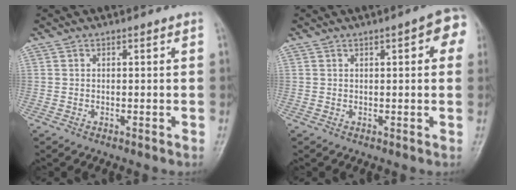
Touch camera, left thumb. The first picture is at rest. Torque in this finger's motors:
{"motor_torque": [0.00, 0.33, 0.02, 0.09, 0.12]}